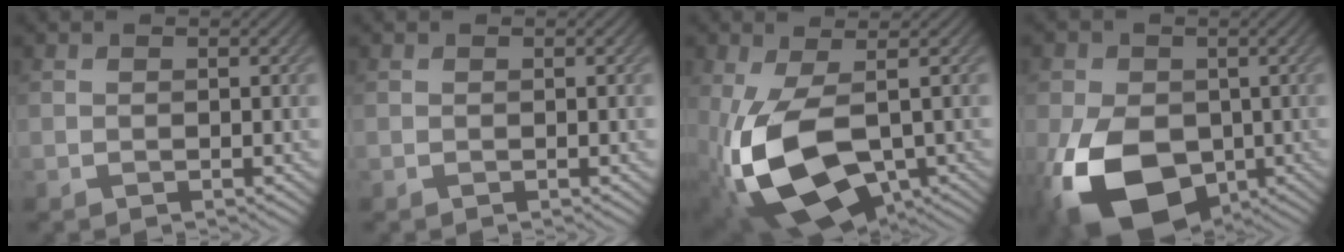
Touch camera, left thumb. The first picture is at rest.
{"total": 0.0}
{"total": 14.7, "force": [-3.4, 8.1, 11.8], "torque": [-0.267, -0.043, -0.040]}
{"total": 14.0, "force": [-4.3, 9.3, 9.6], "torque": [-0.213, -0.028, -0.078]}